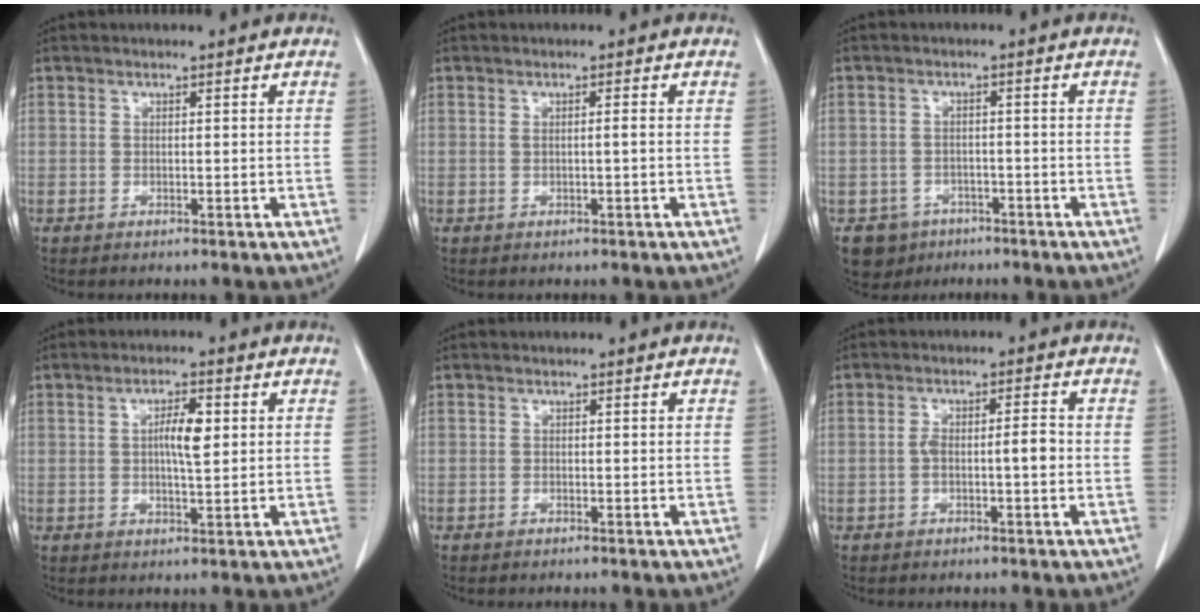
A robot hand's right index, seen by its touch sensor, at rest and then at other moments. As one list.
[{"total": 1.0, "force": [0.0, -0.2, 1.0], "torque": [-0.019, 0.000, 0.001]}, {"total": 4.8, "force": [-3.1, 3.7, 0.3], "torque": [-0.003, 0.008, -0.043]}, {"total": 4.5, "force": [0.8, 0.9, 4.3], "torque": [-0.076, 0.004, 0.012]}, {"total": 0.0}, {"total": 4.1, "force": [-0.8, 0.7, 3.9], "torque": [-0.071, 0.015, -0.009]}]